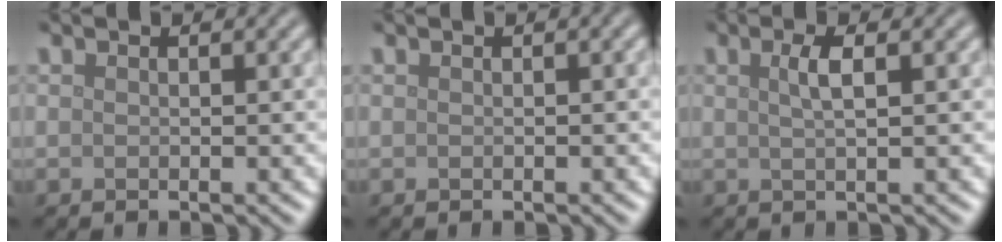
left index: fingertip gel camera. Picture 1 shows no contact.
{"total": 0.5, "force": [0.1, 0.1, 0.5], "torque": [-0.006, 0.006, 0.004]}
{"total": 2.2, "force": [0.7, 0.6, 2.0], "torque": [-0.031, 0.005, 0.007]}